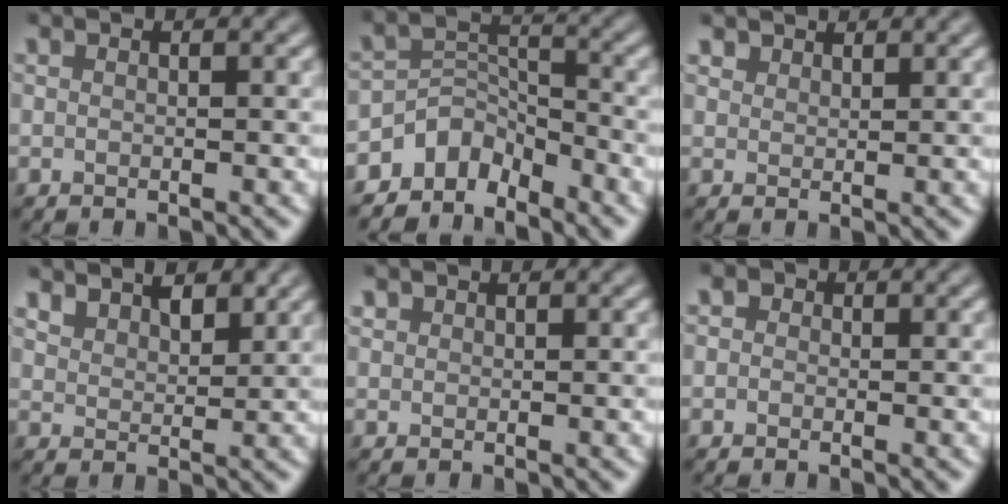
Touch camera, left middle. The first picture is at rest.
{"total": 4.1, "force": [-3.5, 2.0, 0.9], "torque": [-0.001, 0.003, -0.075]}
{"total": 2.0, "force": [1.8, 0.8, 0.4], "torque": [-0.013, -0.004, 0.040]}
{"total": 3.3, "force": [2.7, 1.5, 1.3], "torque": [-0.028, -0.004, 0.048]}
{"total": 0.7, "force": [0.4, 0.5, -0.1], "torque": [0.004, 0.000, 0.009]}
{"total": 1.8, "force": [0.6, 1.5, 0.8], "torque": [-0.001, 0.002, -0.024]}